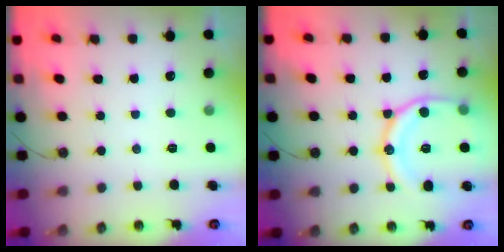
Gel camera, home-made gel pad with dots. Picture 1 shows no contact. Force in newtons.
{"total": 17.2, "press": 17.1, "slide": 1.8}